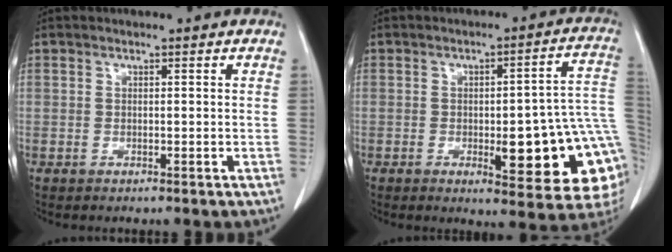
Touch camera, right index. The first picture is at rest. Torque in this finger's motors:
{"motor_torque": [1.30, -0.82, 0.30, 0.09]}